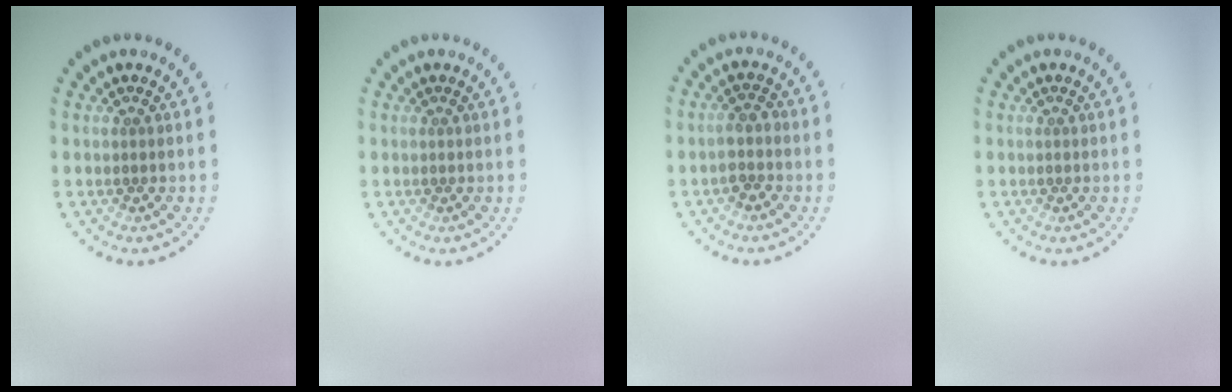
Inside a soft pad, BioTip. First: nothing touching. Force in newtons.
{"total": 0.0}
{"total": 1.9, "press": 1.7, "slide": 0.8}
{"total": 0.0}